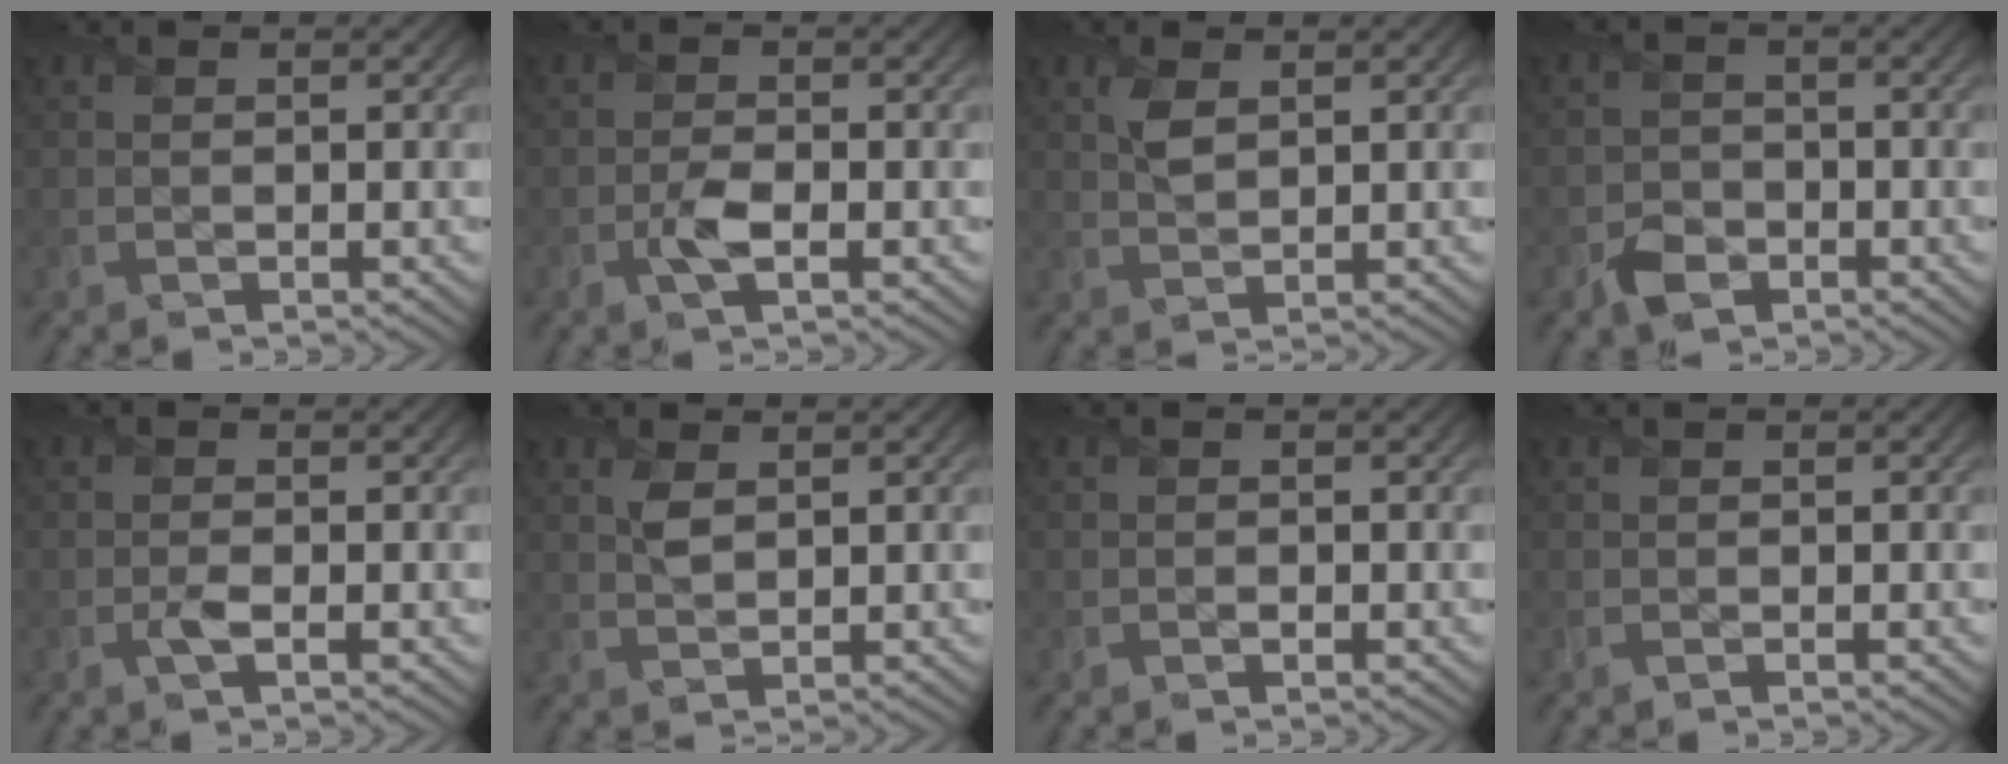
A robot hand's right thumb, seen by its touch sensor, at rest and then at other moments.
{"total": 2.1, "force": [-0.8, 1.0, 1.7], "torque": [-0.036, -0.002, -0.019]}
{"total": 2.3, "force": [1.1, 1.1, 1.6], "torque": [-0.042, 0.000, 0.025]}
{"total": 2.9, "force": [-1.7, 2.2, 0.7], "torque": [-0.009, -0.003, -0.040]}
{"total": 0.9, "force": [-0.4, 0.3, 0.7], "torque": [-0.015, 0.000, -0.011]}
{"total": 1.9, "force": [1.0, 0.9, 1.4], "torque": [-0.034, -0.001, 0.021]}
{"total": 0.0}
{"total": 0.0}